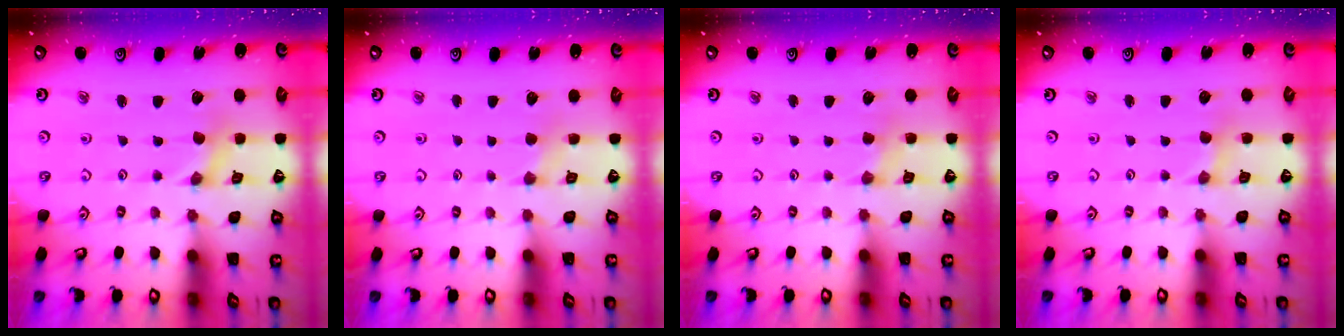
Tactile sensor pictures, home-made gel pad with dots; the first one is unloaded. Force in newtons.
{"total": 2.3, "press": 2.3, "slide": 0.3}
{"total": 2.1, "press": 2.1, "slide": 0.3}
{"total": 1.7, "press": 1.7, "slide": 0.3}